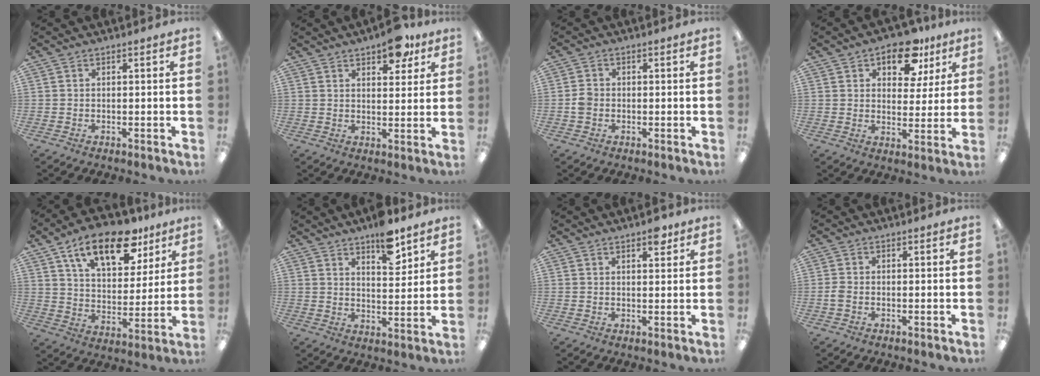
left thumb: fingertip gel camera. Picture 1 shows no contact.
{"total": 8.7, "force": [5.9, 4.0, 5.1], "torque": [-0.047, -0.032, 0.095]}
{"total": 2.5, "force": [-0.4, 2.1, 1.4], "torque": [-0.025, 0.004, -0.009]}
{"total": 11.6, "force": [7.4, 6.3, 6.4], "torque": [-0.085, -0.028, 0.126]}
{"total": 18.7, "force": [11.6, 8.8, 11.7], "torque": [-0.178, -0.052, 0.195]}
{"total": 8.8, "force": [6.7, 3.2, 4.6], "torque": [-0.052, -0.043, 0.112]}
{"total": 4.2, "force": [2.8, 1.7, 2.6], "torque": [-0.025, -0.010, 0.042]}
{"total": 1.6, "force": [-0.4, 1.0, 1.2], "torque": [-0.023, 0.003, -0.007]}